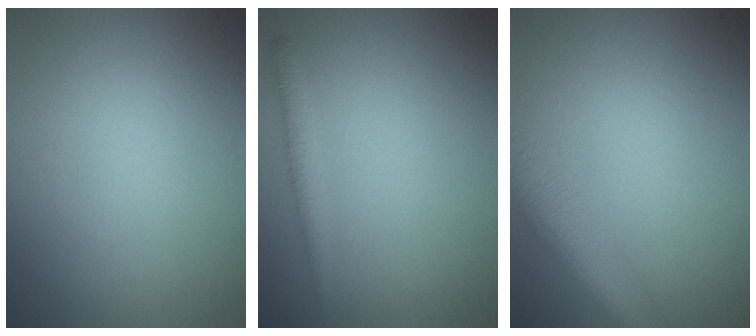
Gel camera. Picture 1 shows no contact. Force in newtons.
{"total": 1.5, "press": 1.5, "slide": 0.1}
{"total": 6.4, "press": 6.4, "slide": 0.4}